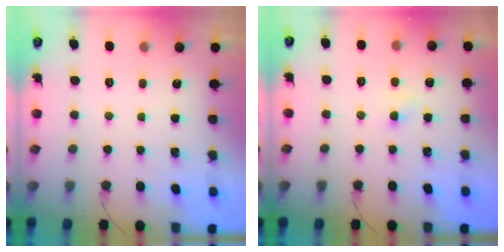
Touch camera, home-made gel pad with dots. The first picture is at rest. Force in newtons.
{"total": 2.8, "press": 2.6, "slide": 0.9}